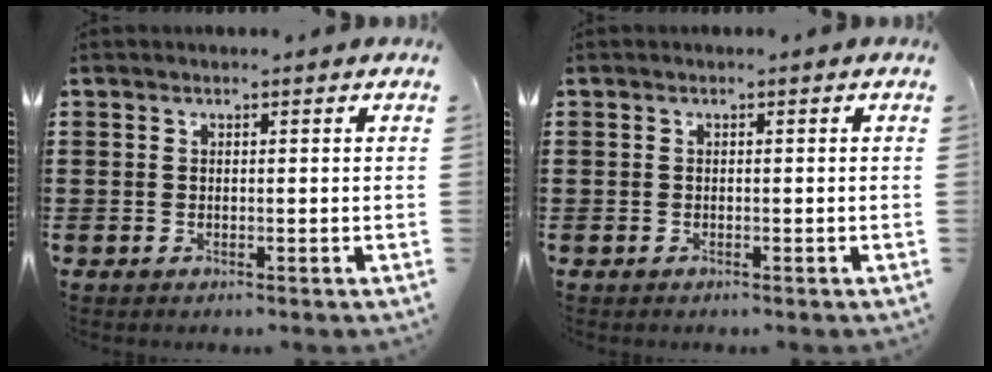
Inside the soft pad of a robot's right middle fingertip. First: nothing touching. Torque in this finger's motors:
{"motor_torque": [-0.01, -0.17, 0.15, 0.01]}